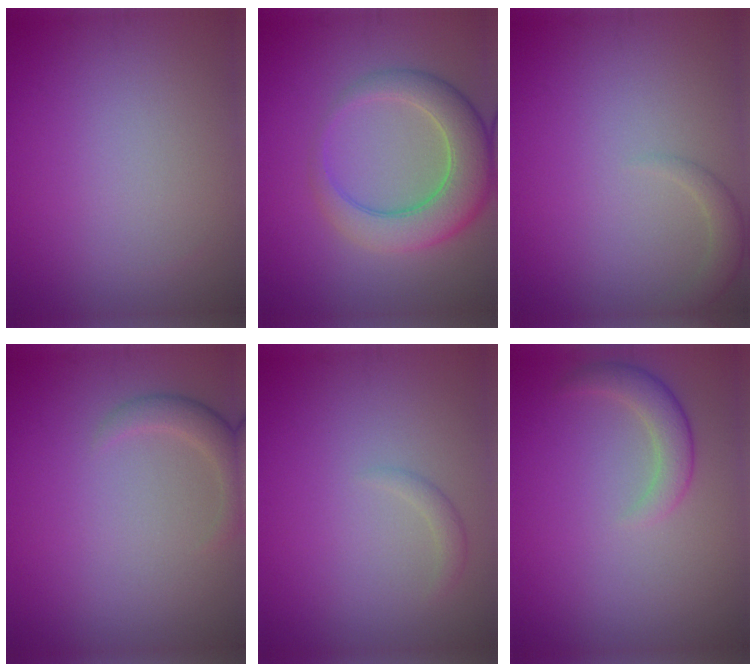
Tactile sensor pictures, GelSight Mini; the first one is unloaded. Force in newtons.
{"total": 6.4, "press": 6.4, "slide": 0.2}
{"total": 1.6, "press": 1.6, "slide": 0.0}
{"total": 2.2, "press": 2.2, "slide": 0.2}
{"total": 1.0, "press": 1.0, "slide": 0.1}
{"total": 2.5, "press": 2.5, "slide": 0.3}